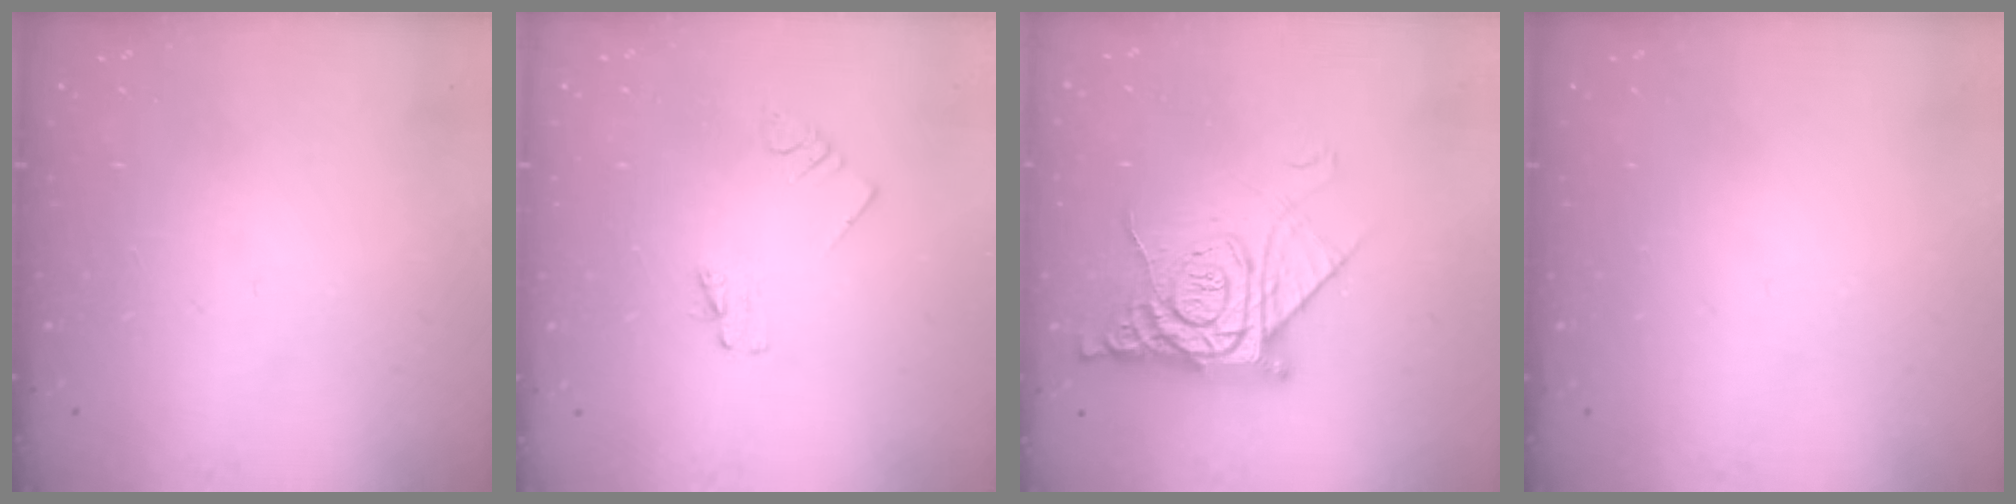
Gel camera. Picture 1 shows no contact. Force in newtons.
{"total": 1.6, "press": 1.6, "slide": 0.2}
{"total": 13.7, "press": 13.6, "slide": 1.5}
{"total": 0.0}